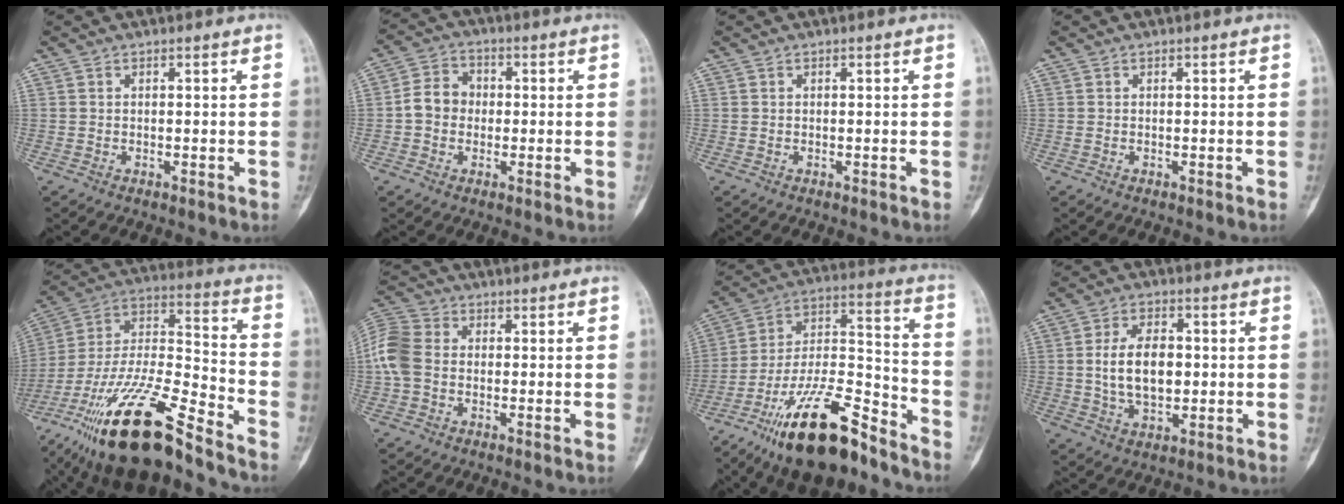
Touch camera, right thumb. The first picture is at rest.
{"total": 6.3, "force": [-0.5, 5.4, 3.2], "torque": [-0.041, 0.020, -0.020]}
{"total": 0.0}
{"total": 0.0}
{"total": 26.1, "force": [-18.4, 6.2, 17.4], "torque": [-0.352, 0.050, -0.332]}
{"total": 8.7, "force": [-0.7, 6.5, 5.8], "torque": [-0.131, 0.020, -0.027]}
{"total": 23.3, "force": [-16.2, 7.5, 15.0], "torque": [-0.267, 0.085, -0.281]}
{"total": 10.2, "force": [0.2, 6.1, 8.2], "torque": [-0.135, 0.005, 0.007]}